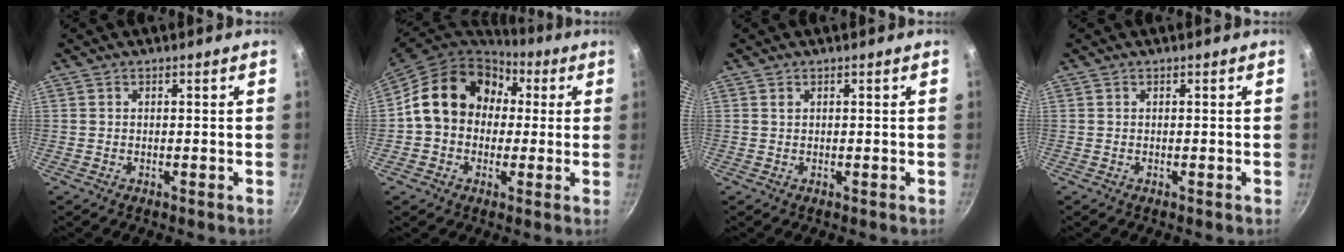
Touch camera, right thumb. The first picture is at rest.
{"total": 17.2, "force": [2.5, 14.2, 9.4], "torque": [-0.125, 0.043, 0.025]}
{"total": 0.6, "force": [0.3, 0.4, 0.3], "torque": [-0.005, -0.001, 0.005]}
{"total": 0.0}